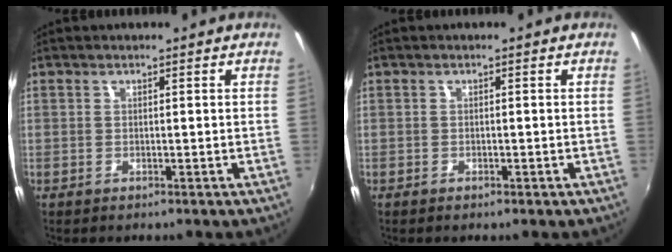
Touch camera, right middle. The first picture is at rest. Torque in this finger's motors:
{"motor_torque": [-0.08, -0.09, 0.04, 0.00]}